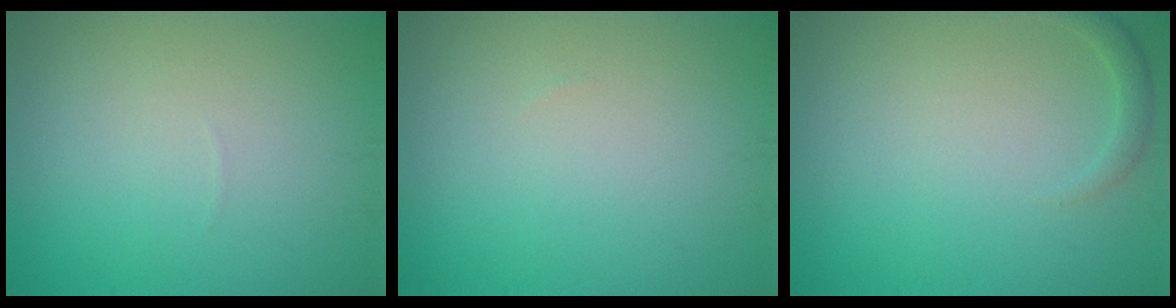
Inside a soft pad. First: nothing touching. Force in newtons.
{"total": 0.0}
{"total": 1.2, "press": 1.1, "slide": 0.1}